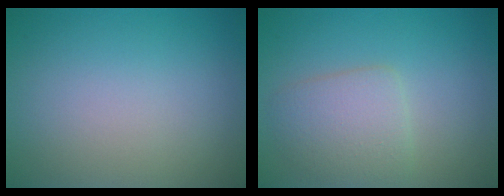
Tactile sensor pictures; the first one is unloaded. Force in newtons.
{"total": 3.3, "press": 3.3, "slide": 0.0}